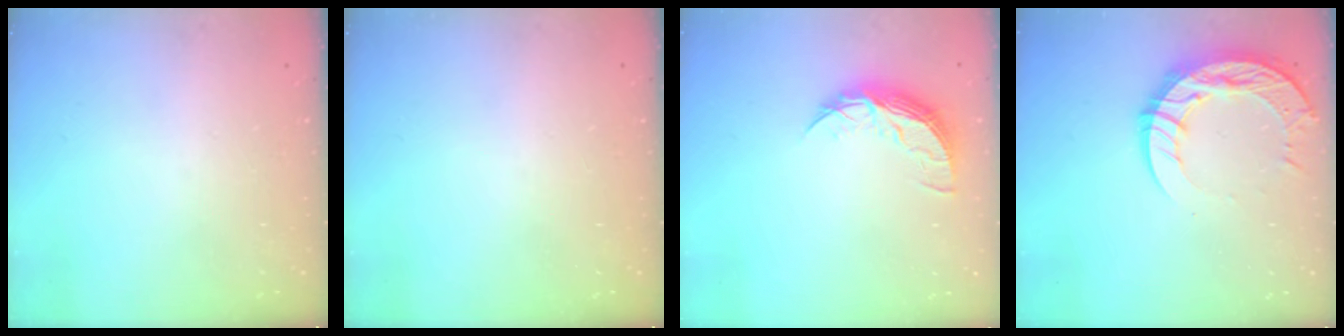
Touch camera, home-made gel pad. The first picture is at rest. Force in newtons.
{"total": 0.0}
{"total": 8.3, "press": 8.3, "slide": 0.7}
{"total": 14.0, "press": 14.0, "slide": 1.3}